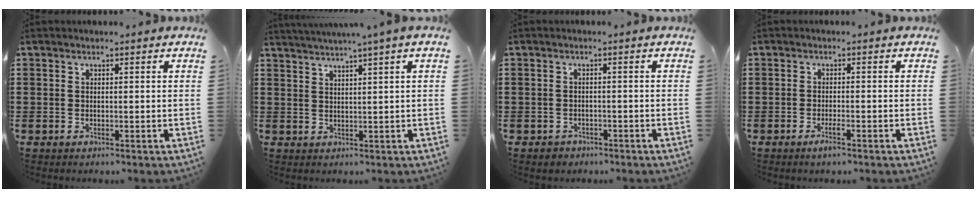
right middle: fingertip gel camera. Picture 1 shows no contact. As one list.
[{"total": 1.8, "force": [1.6, -0.8, 0.4], "torque": [-0.007, -0.003, 0.030]}, {"total": 1.0, "force": [-0.8, 0.6, 0.0], "torque": [-0.004, 0.002, -0.019]}, {"total": 1.9, "force": [-1.1, 0.2, 1.5], "torque": [-0.032, -0.004, -0.023]}]